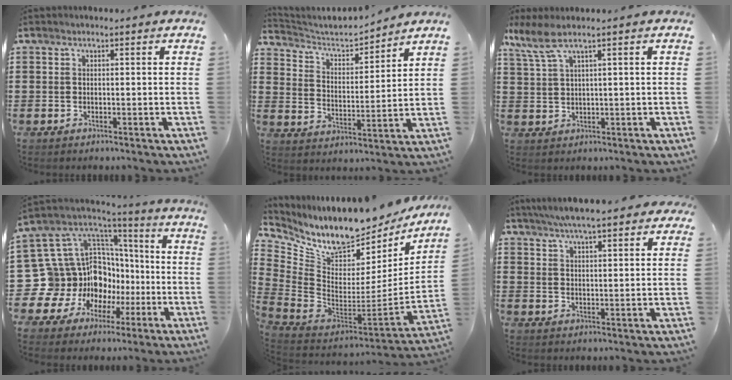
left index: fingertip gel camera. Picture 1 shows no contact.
{"total": 4.3, "force": [3.9, 1.3, 1.2], "torque": [-0.048, -0.026, 0.060]}
{"total": 3.8, "force": [1.9, 0.2, 3.3], "torque": [-0.079, -0.003, 0.030]}
{"total": 15.4, "force": [-4.3, 14.1, 4.4], "torque": [-0.141, -0.042, -0.031]}
{"total": 9.6, "force": [8.3, 2.9, 3.9], "torque": [-0.105, -0.086, 0.145]}
{"total": 5.6, "force": [5.0, 0.4, 2.4], "torque": [-0.063, -0.007, 0.090]}